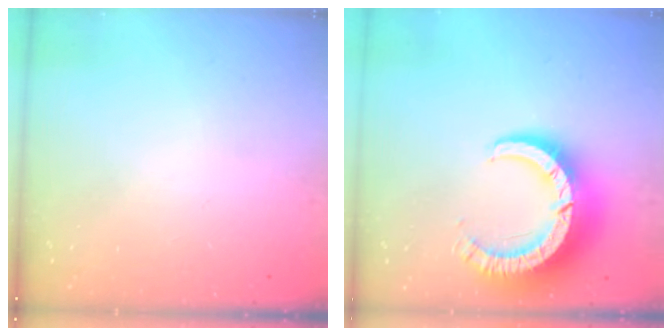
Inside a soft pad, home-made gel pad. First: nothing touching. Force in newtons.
{"total": 13.2, "press": 13.2, "slide": 1.3}